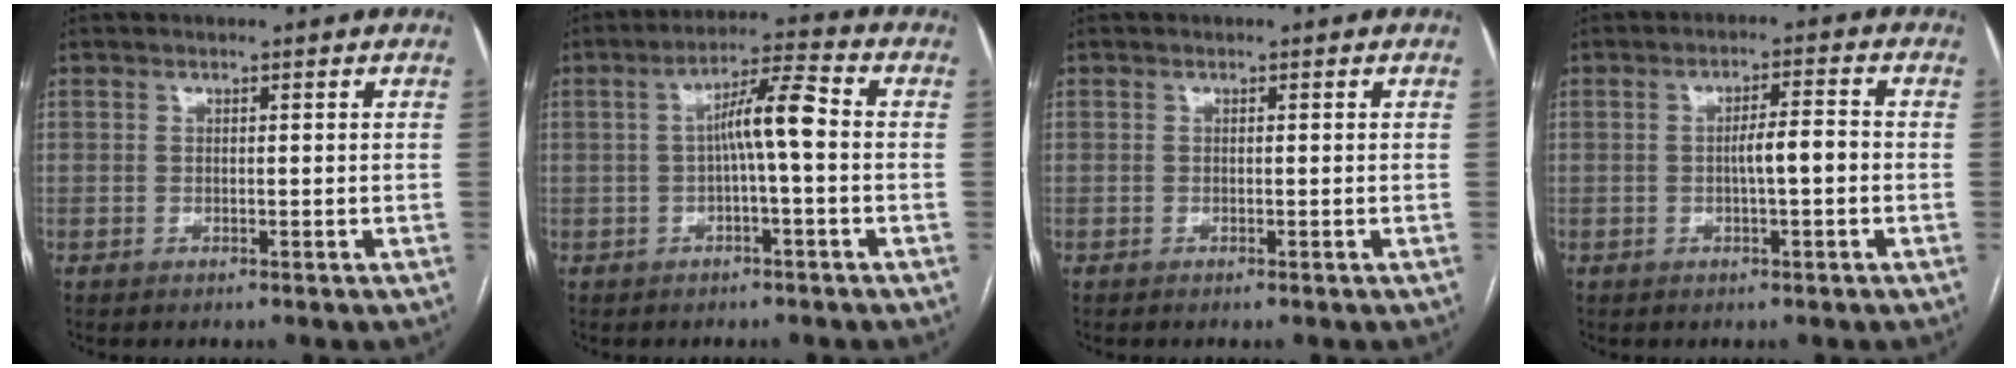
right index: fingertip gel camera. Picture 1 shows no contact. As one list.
[{"total": 6.8, "force": [-0.2, 0.5, 6.7], "torque": [-0.116, 0.022, -0.004]}, {"total": 0.0}, {"total": 4.1, "force": [-0.6, 0.5, 4.0], "torque": [-0.066, 0.008, -0.009]}]